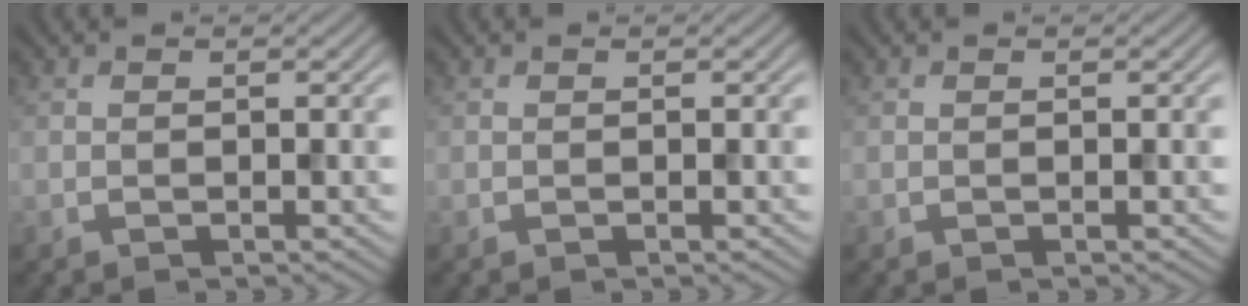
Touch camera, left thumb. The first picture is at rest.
{"total": 0.0}
{"total": 0.0}